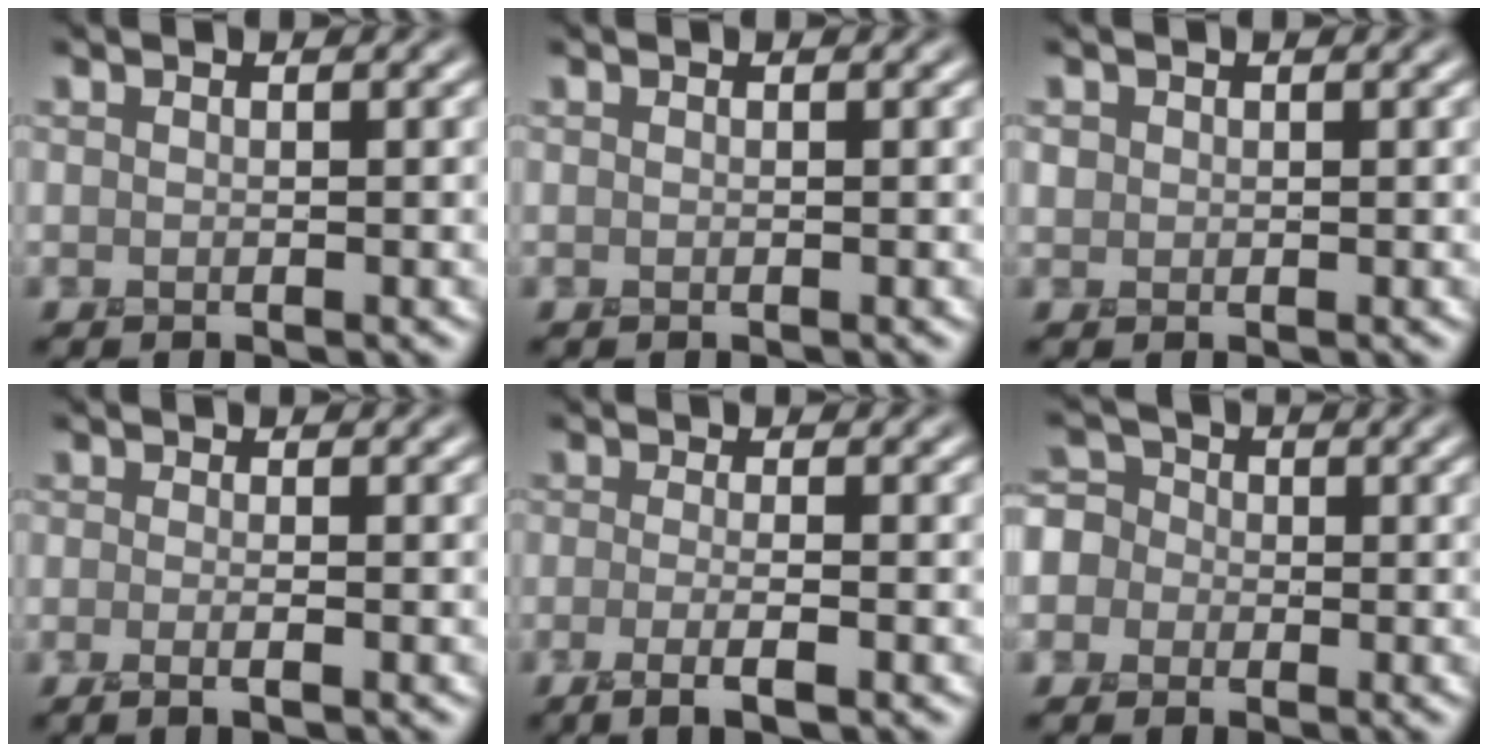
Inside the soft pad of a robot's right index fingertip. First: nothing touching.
{"total": 0.0}
{"total": 0.8, "force": [0.1, 0.7, -0.2], "torque": [0.002, 0.004, 0.003]}
{"total": 1.4, "force": [-0.4, 0.5, 1.2], "torque": [-0.008, -0.002, -0.014]}
{"total": 2.3, "force": [-1.1, 0.5, 2.0], "torque": [-0.037, -0.001, -0.027]}
{"total": 3.3, "force": [-1.0, 3.1, 0.4], "torque": [0.000, 0.019, -0.030]}